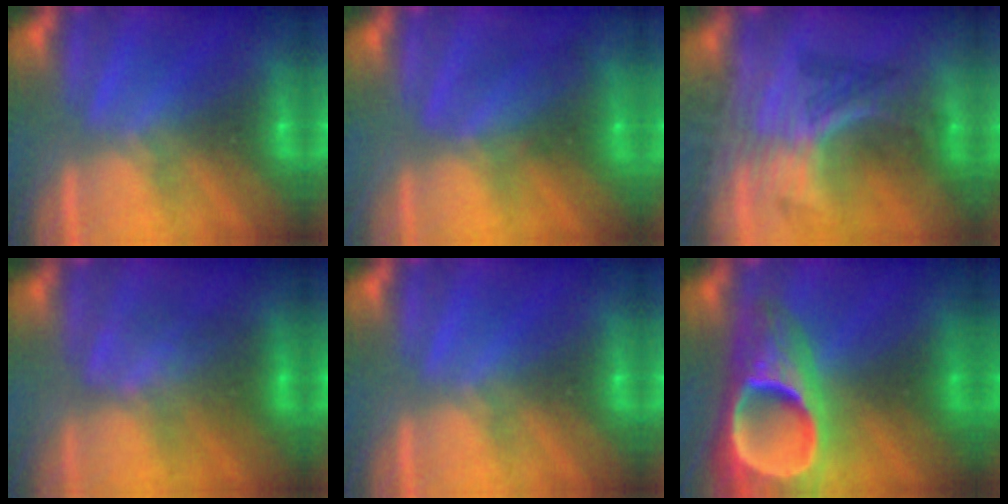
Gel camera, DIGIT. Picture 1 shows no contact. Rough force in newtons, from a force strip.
{"total": 2.4}
{"total": 3.0}
{"total": 3.3}
{"total": 0.0}
{"total": 7.5}